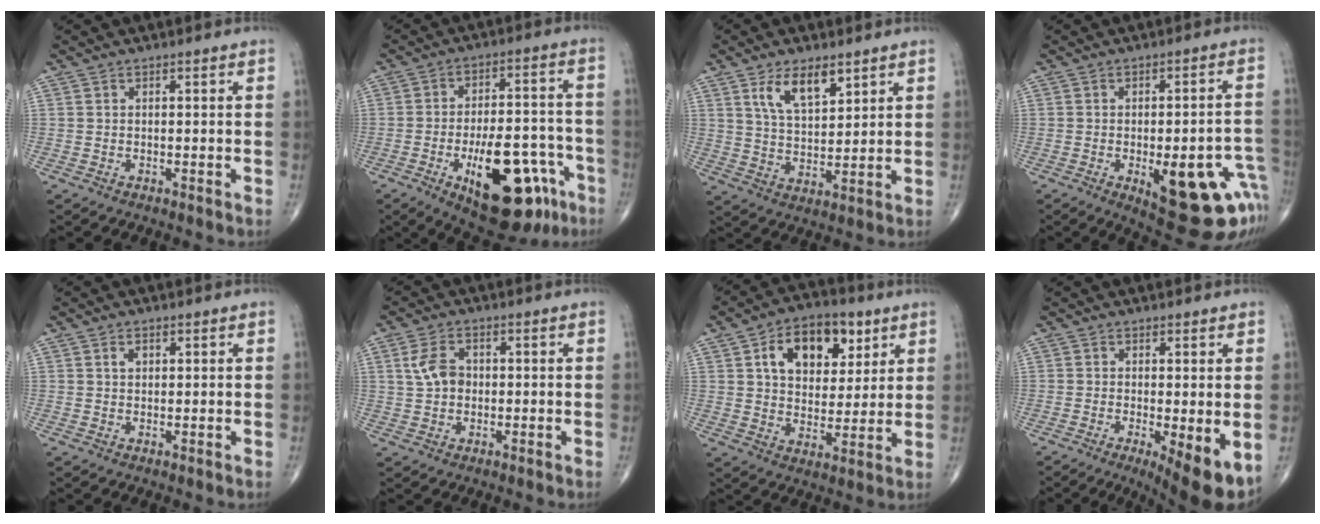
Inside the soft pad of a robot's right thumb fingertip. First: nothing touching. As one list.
[{"total": 21.1, "force": [-9.3, 9.3, 16.5], "torque": [-0.201, 0.044, -0.119]}, {"total": 9.0, "force": [5.1, 4.1, 6.2], "torque": [-0.094, -0.028, 0.098]}, {"total": 19.4, "force": [-6.8, 7.5, 16.5], "torque": [-0.137, 0.025, -0.065]}, {"total": 1.8, "force": [0.8, 1.2, 1.1], "torque": [-0.013, -0.001, 0.013]}, {"total": 5.3, "force": [0.7, 3.8, 3.6], "torque": [-0.065, 0.005, 0.011]}, {"total": 15.1, "force": [6.1, 9.7, 9.9], "torque": [-0.109, -0.012, 0.100]}, {"total": 7.8, "force": [-2.1, 2.1, 7.2], "torque": [-0.102, -0.022, -0.030]}]